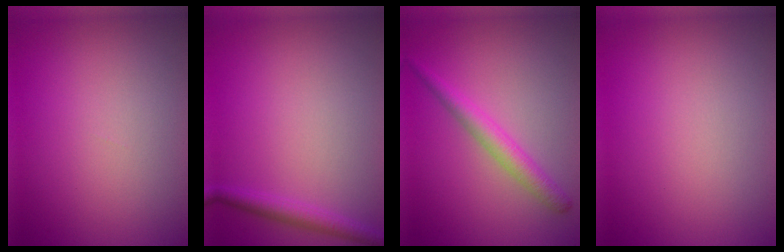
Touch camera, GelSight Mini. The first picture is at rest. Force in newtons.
{"total": 2.1, "press": 2.1, "slide": 0.1}
{"total": 2.6, "press": 2.6, "slide": 0.1}
{"total": 0.0}